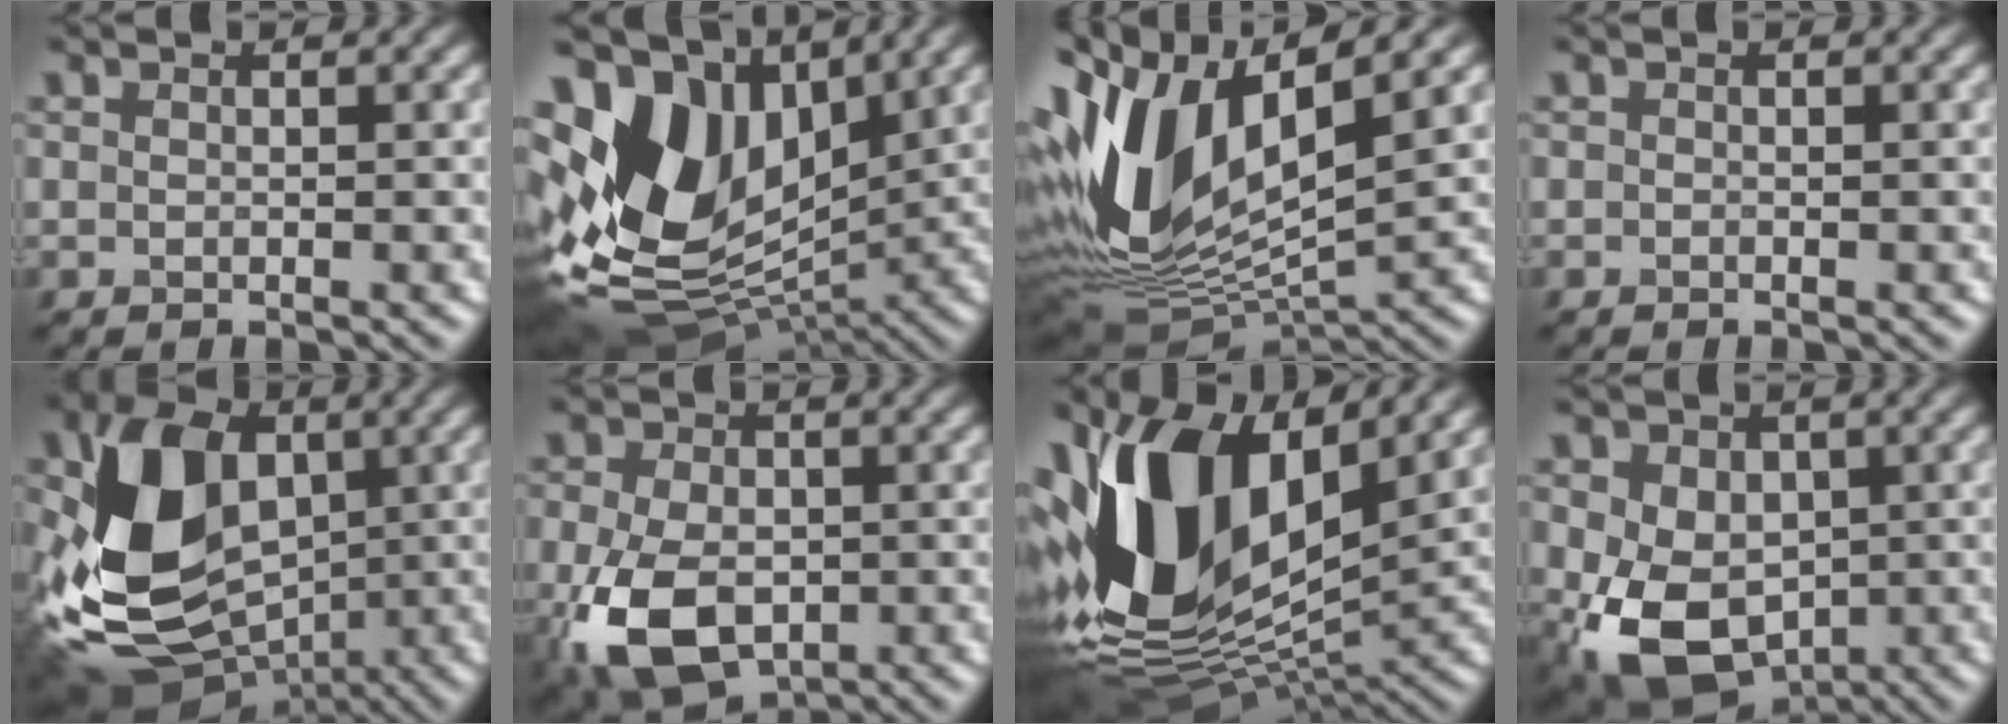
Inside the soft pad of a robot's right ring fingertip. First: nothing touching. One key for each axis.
{"total": 13.7, "fx": 2.8, "fy": 9.1, "fz": 9.9, "tx": -0.220, "ty": 0.007, "tz": 0.052}
{"total": 12.8, "fx": 1.5, "fy": 6.3, "fz": 11.0, "tx": -0.241, "ty": -0.011, "tz": 0.033}
{"total": 0.0}
{"total": 14.3, "fx": -1.7, "fy": 10.2, "fz": 9.8, "tx": -0.209, "ty": -0.019, "tz": -0.032}
{"total": 9.4, "fx": -2.9, "fy": 6.0, "fz": 6.7, "tx": -0.152, "ty": -0.028, "tz": -0.054}
{"total": 15.6, "fx": 3.4, "fy": 8.9, "fz": 12.4, "tx": -0.259, "ty": -0.010, "tz": 0.054}
{"total": 10.0, "fx": -2.2, "fy": 7.3, "fz": 6.5, "tx": -0.124, "ty": -0.031, "tz": -0.027}